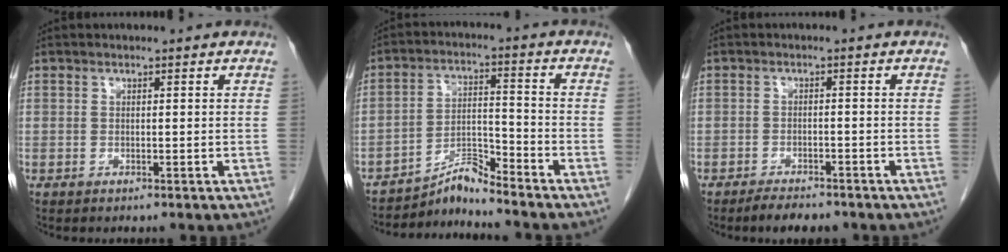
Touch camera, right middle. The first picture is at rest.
{"total": 5.3, "force": [-5.2, -0.8, 0.6], "torque": [-0.011, 0.003, -0.090]}
{"total": 3.9, "force": [-3.3, 1.1, 1.7], "torque": [-0.030, -0.003, -0.051]}